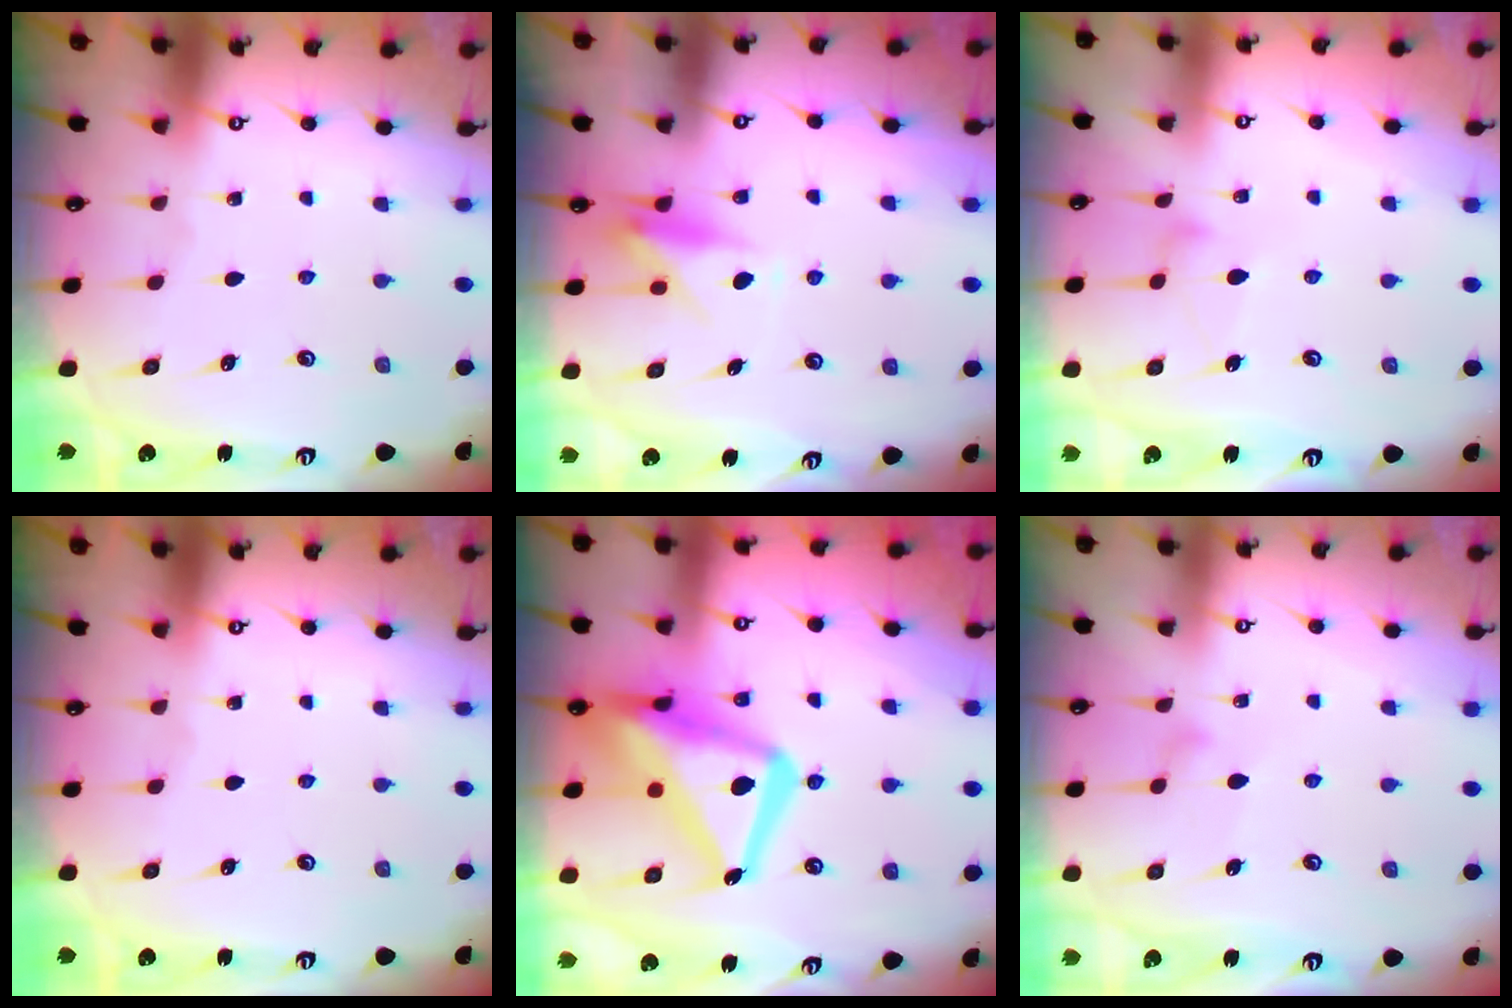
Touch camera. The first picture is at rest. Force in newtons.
{"total": 8.2, "press": 8.2, "slide": 0.6}
{"total": 7.9, "press": 7.9, "slide": 0.5}
{"total": 0.0}
{"total": 20.3, "press": 20.2, "slide": 1.8}
{"total": 9.8, "press": 9.8, "slide": 0.6}